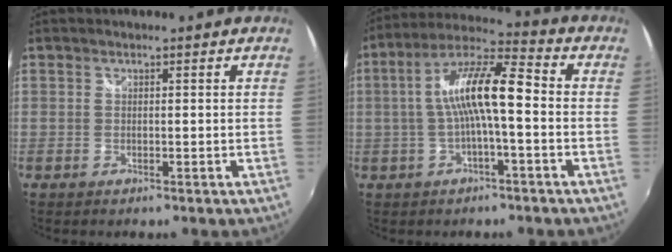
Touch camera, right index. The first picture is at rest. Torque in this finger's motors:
{"motor_torque": [1.31, 0.33, 0.83, 0.21]}